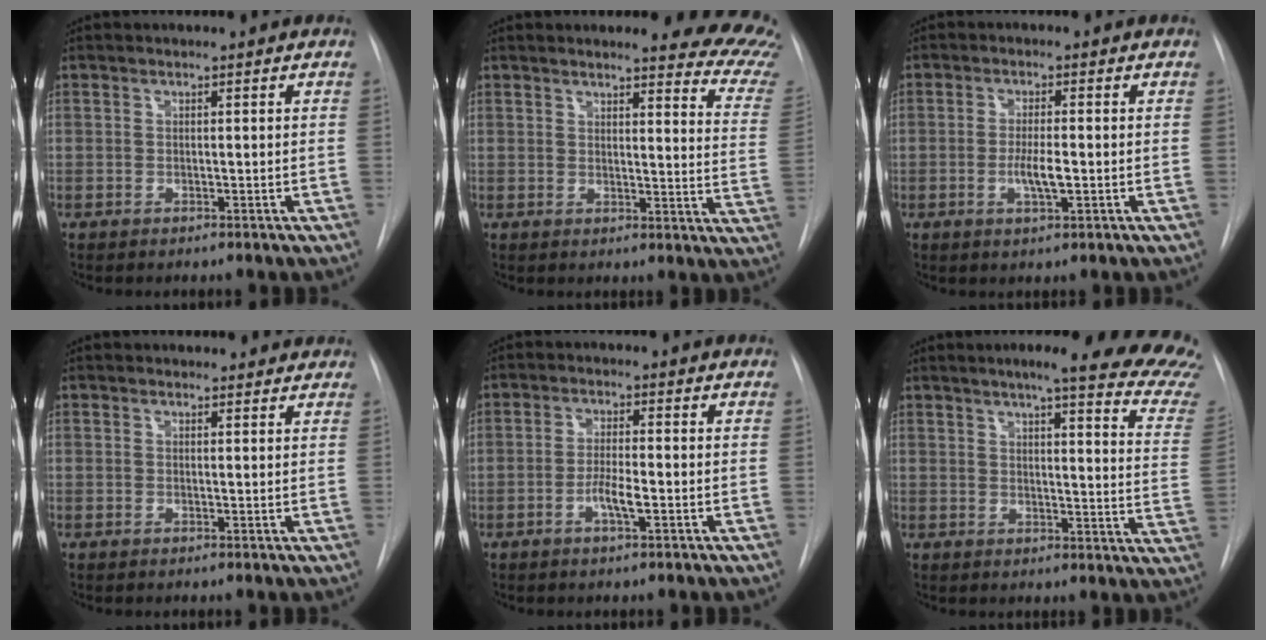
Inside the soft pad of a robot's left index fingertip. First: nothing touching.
{"total": 13.4, "force": [12.8, 1.4, 3.8], "torque": [-0.011, -0.111, 0.101]}
{"total": 3.8, "force": [-1.5, 0.7, 3.5], "torque": [-0.066, -0.008, -0.025]}
{"total": 3.3, "force": [2.9, 1.6, 0.4], "torque": [0.006, 0.001, 0.020]}
{"total": 3.7, "force": [-2.0, 0.5, 3.1], "torque": [-0.059, -0.006, -0.038]}
{"total": 21.9, "force": [19.1, 1.2, 10.6], "torque": [-0.130, -0.083, 0.202]}